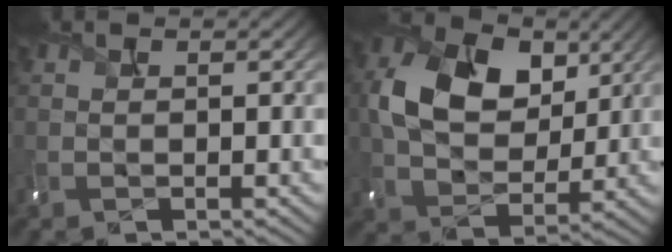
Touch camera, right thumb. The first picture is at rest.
{"total": 10.8, "force": [3.2, 7.6, 7.0], "torque": [-0.147, 0.007, 0.055]}